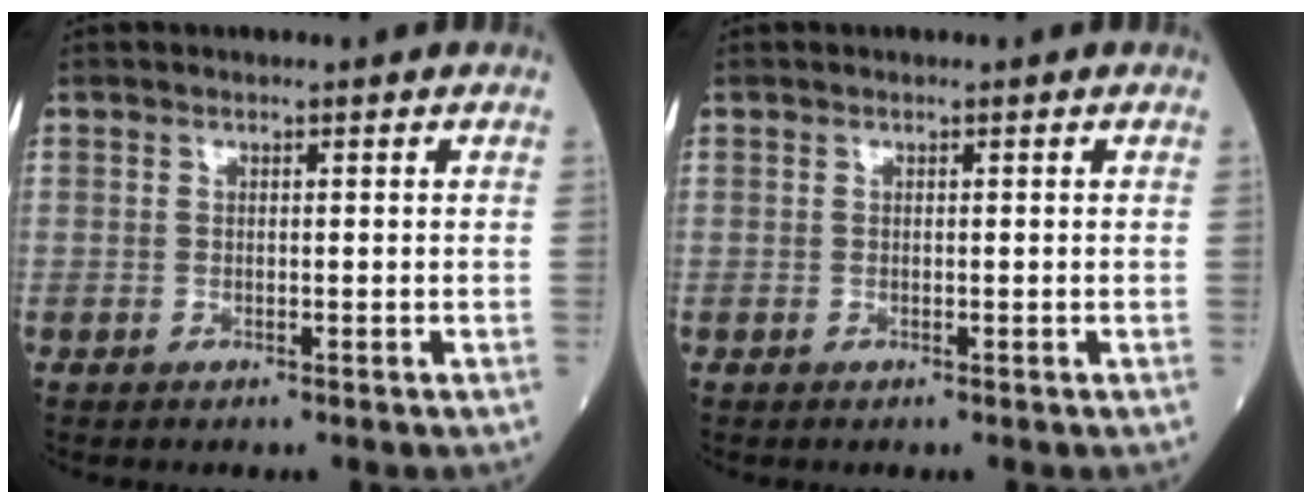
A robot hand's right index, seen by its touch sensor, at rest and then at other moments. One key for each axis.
{"total": 0.0}